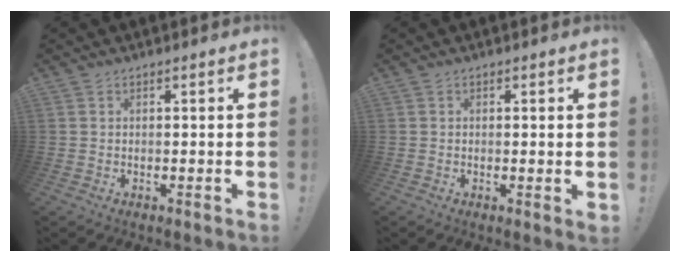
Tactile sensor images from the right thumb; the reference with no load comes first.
{"total": 1.2, "force": [0.4, 0.3, 1.1], "torque": [-0.007, -0.004, 0.005]}